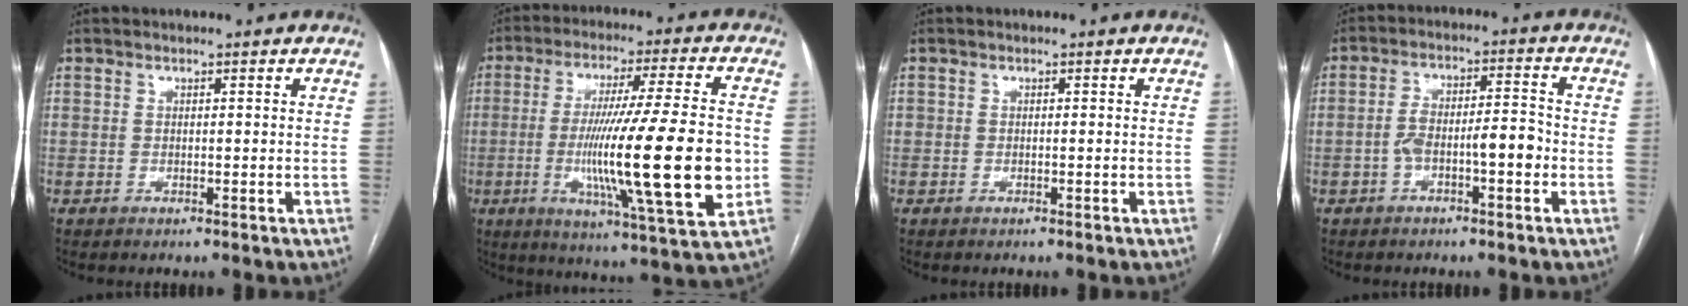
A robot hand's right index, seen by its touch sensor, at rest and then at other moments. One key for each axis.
{"total": 20.8, "fx": -3.1, "fy": 0.4, "fz": 20.6, "tx": -0.335, "ty": -0.019, "tz": -0.052}
{"total": 0.0}
{"total": 6.7, "fx": -2.2, "fy": 1.8, "fz": 6.1, "tx": -0.113, "ty": 0.025, "tz": -0.035}